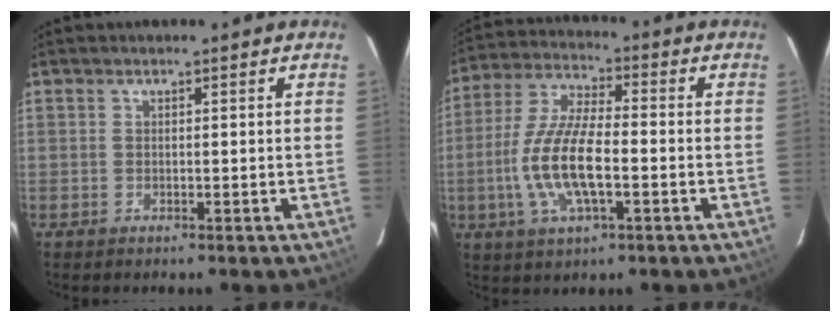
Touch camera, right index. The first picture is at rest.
{"total": 13.1, "force": [-3.1, 4.3, 12.0], "torque": [-0.253, -0.002, -0.063]}